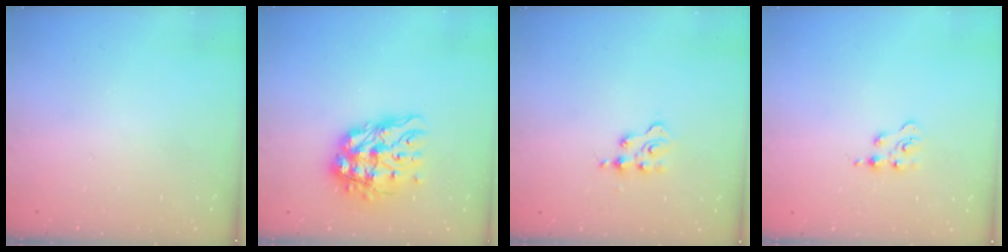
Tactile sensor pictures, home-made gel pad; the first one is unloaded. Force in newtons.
{"total": 12.8, "press": 12.8, "slide": 1.4}
{"total": 2.4, "press": 2.4, "slide": 0.3}
{"total": 3.5, "press": 3.5, "slide": 0.6}